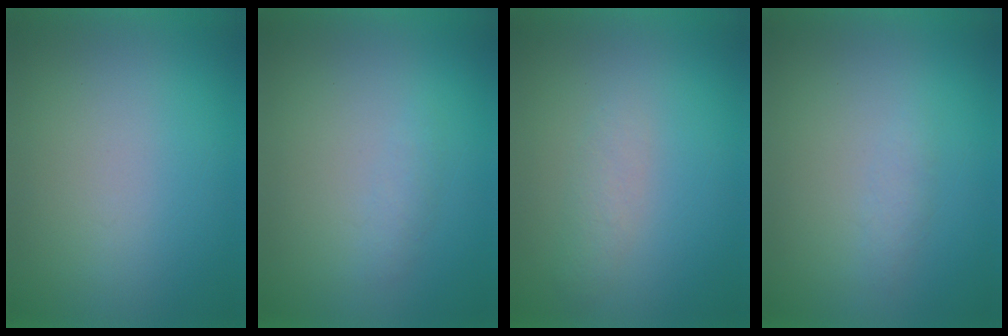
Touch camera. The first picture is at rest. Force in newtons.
{"total": 1.2}
{"total": 1.9}
{"total": 1.5}